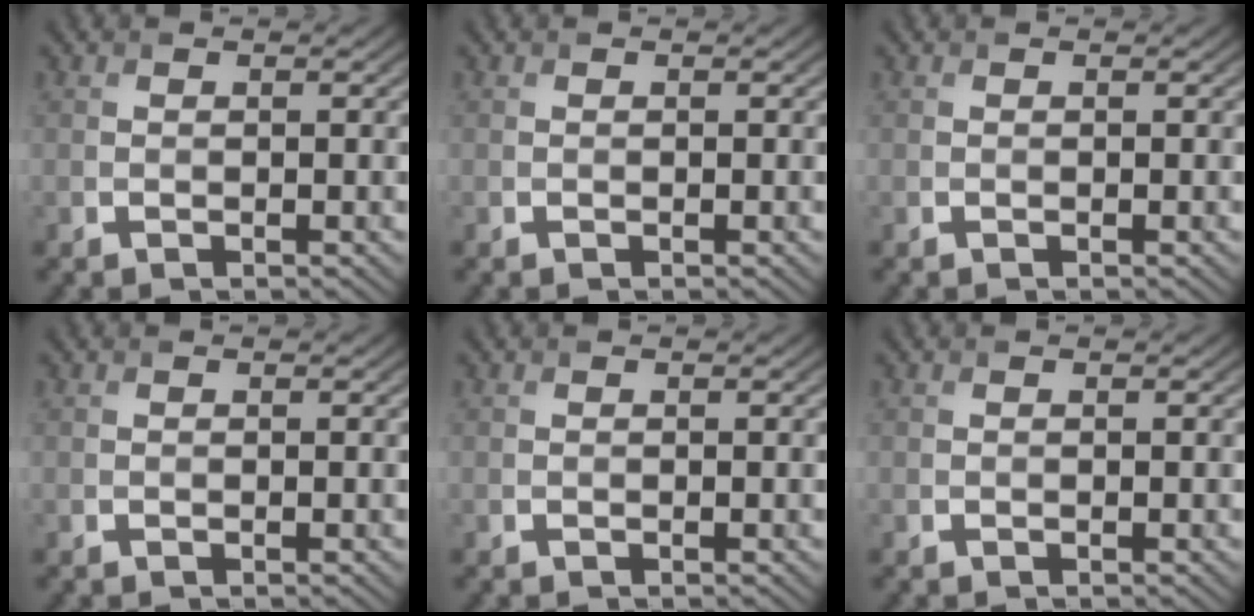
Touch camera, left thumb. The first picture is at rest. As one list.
[{"total": 0.0}, {"total": 0.0}, {"total": 0.0}, {"total": 0.0}, {"total": 0.0}]